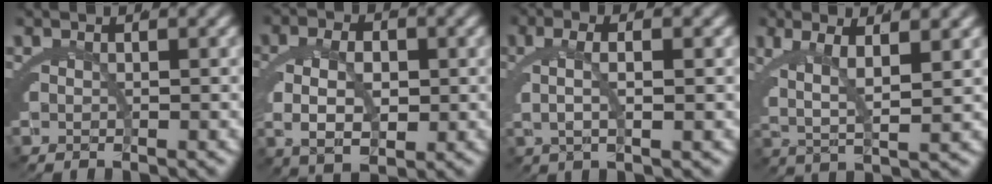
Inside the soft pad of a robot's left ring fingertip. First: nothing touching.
{"total": 6.6, "force": [-0.3, 4.1, 5.1], "torque": [-0.094, -0.011, 0.004]}
{"total": 4.0, "force": [0.7, 1.2, 3.7], "torque": [-0.066, 0.008, 0.010]}
{"total": 6.5, "force": [1.5, 3.0, 5.6], "torque": [-0.098, -0.001, 0.026]}